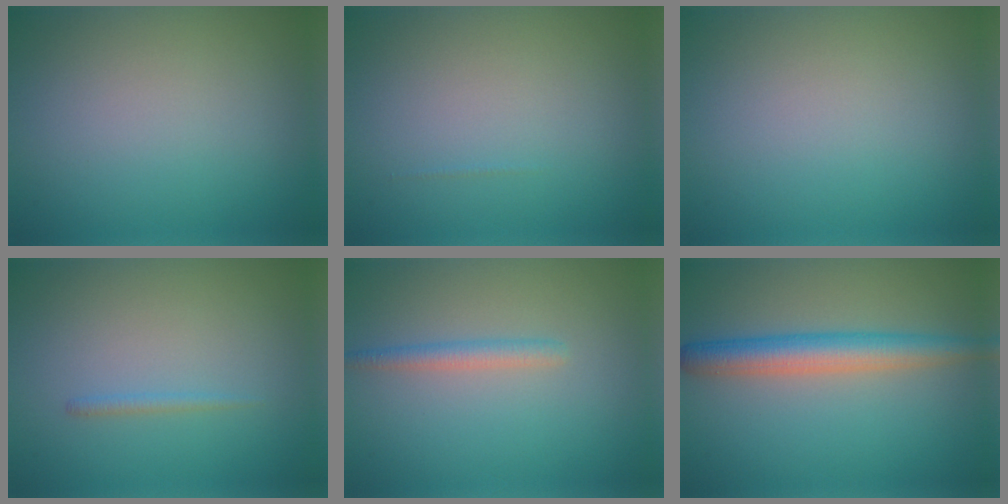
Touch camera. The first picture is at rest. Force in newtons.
{"total": 0.0}
{"total": 0.0}
{"total": 0.8, "press": 0.8, "slide": 0.1}
{"total": 1.6, "press": 1.6, "slide": 0.1}
{"total": 4.3, "press": 4.3, "slide": 0.0}